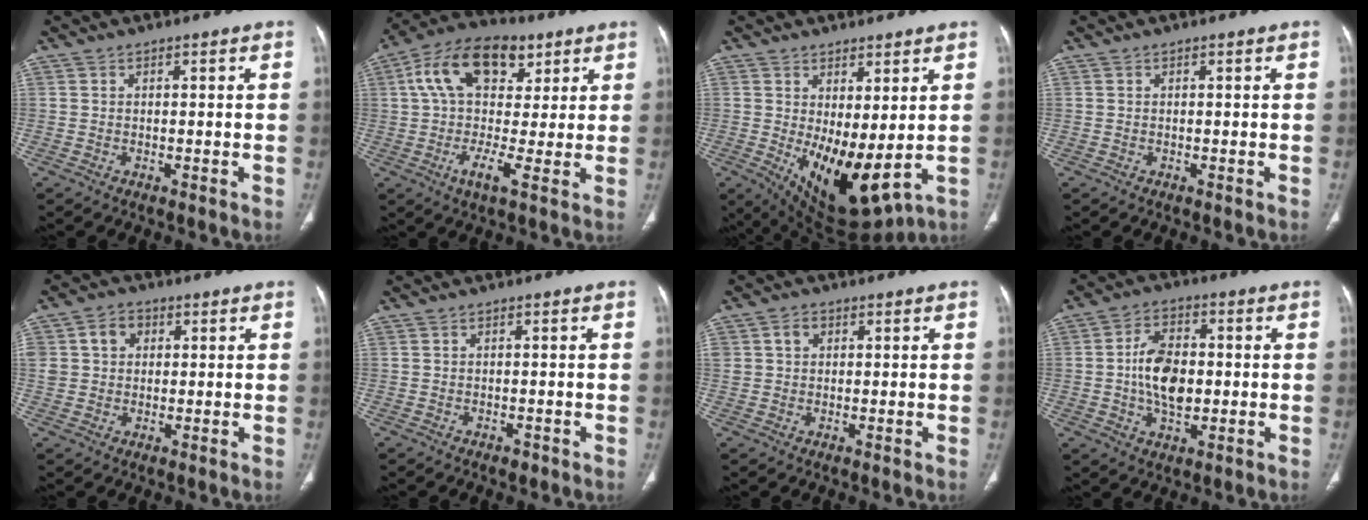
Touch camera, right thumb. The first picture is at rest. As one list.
[{"total": 16.4, "force": [4.8, 8.8, 13.1], "torque": [-0.201, 0.012, 0.068]}, {"total": 12.6, "force": [-0.2, 5.6, 11.2], "torque": [-0.167, -0.025, 0.020]}, {"total": 0.0}, {"total": 6.5, "force": [1.8, 5.3, 3.2], "torque": [-0.045, 0.008, 0.034]}, {"total": 0.9, "force": [-0.6, 0.5, 0.4], "torque": [-0.002, 0.000, -0.007]}, {"total": 3.1, "force": [1.0, 2.5, 1.5], "torque": [-0.019, 0.003, 0.021]}, {"total": 10.4, "force": [-0.3, 6.5, 8.1], "torque": [-0.125, 0.009, -0.008]}]